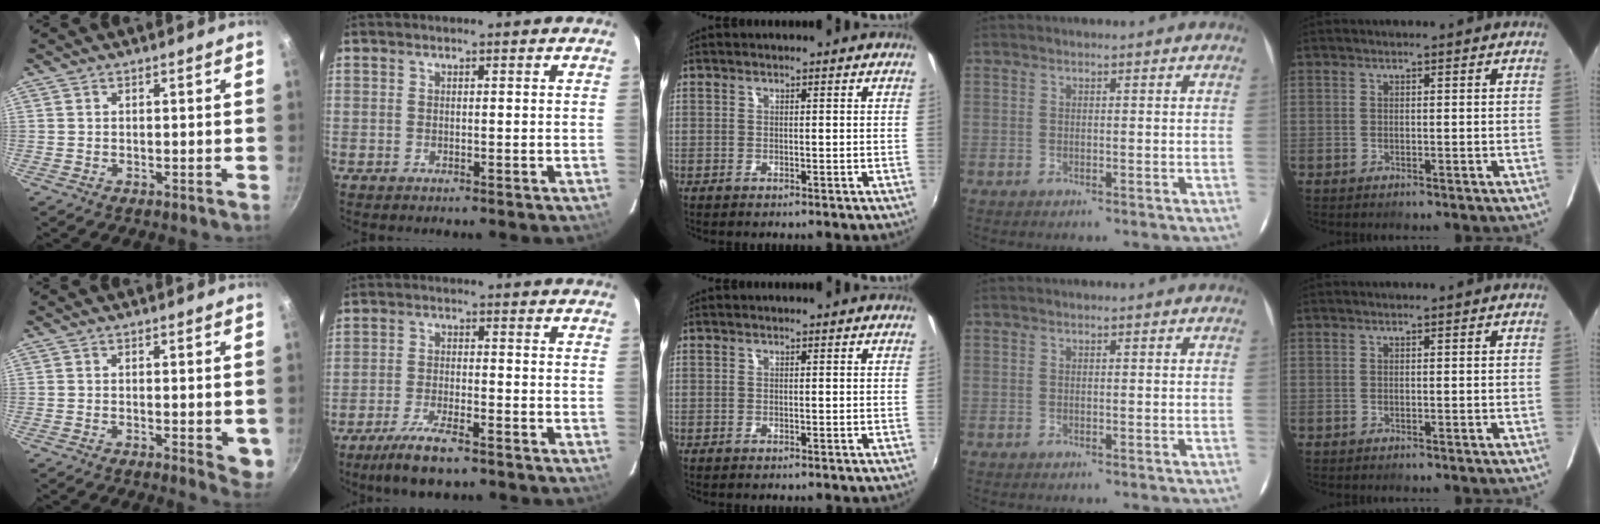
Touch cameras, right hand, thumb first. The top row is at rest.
{"thumb": {"total": 4.9, "force": [-0.7, 1.8, 4.5], "torque": [-0.053, -0.014, -0.009]}, "index": {"total": 8.9, "force": [-6.4, 2.1, 5.8], "torque": [-0.136, -0.019, -0.117]}}